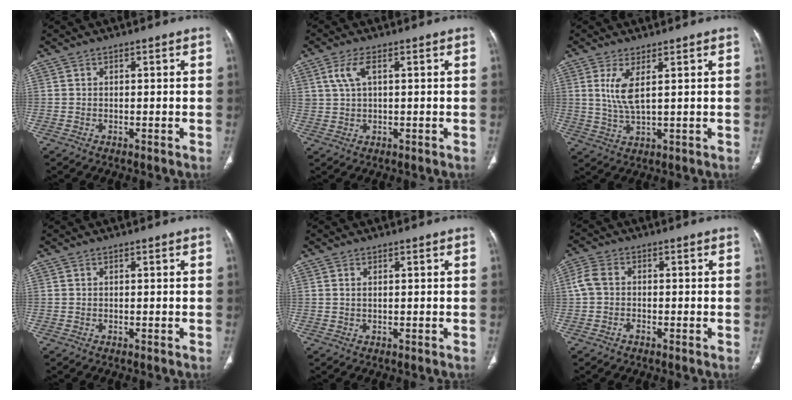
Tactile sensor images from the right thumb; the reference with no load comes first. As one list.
[{"total": 4.1, "force": [1.5, 1.8, 3.4], "torque": [-0.079, 0.006, 0.034]}, {"total": 5.4, "force": [1.7, 1.3, 5.0], "torque": [-0.115, -0.019, 0.043]}, {"total": 0.0}, {"total": 0.8, "force": [0.3, 0.3, 0.6], "torque": [-0.018, 0.005, 0.007]}, {"total": 4.2, "force": [-0.8, 3.0, 2.8], "torque": [-0.065, 0.014, -0.022]}]